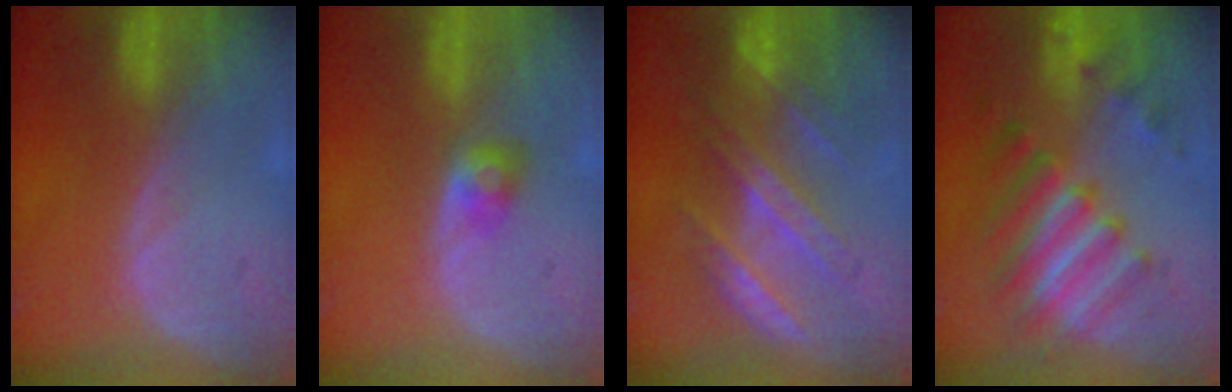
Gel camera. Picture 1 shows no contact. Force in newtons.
{"total": 2.7, "press": 2.5, "slide": 1.1}
{"total": 6.9, "press": 6.8, "slide": 1.2}
{"total": 8.9, "press": 8.5, "slide": 2.7}